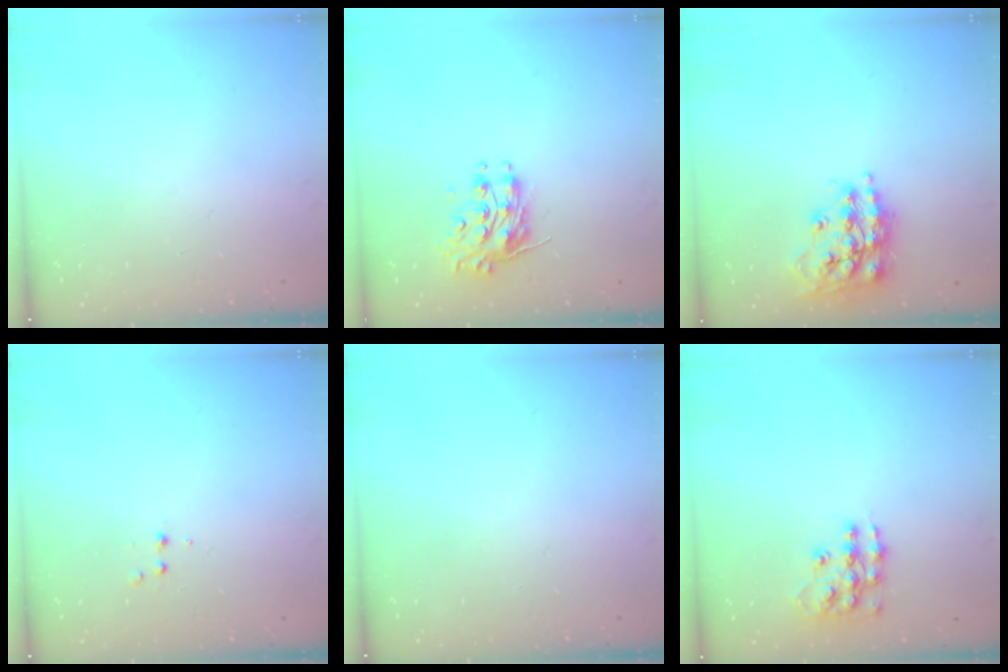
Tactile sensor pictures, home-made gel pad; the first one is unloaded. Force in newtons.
{"total": 10.4, "press": 10.4, "slide": 0.5}
{"total": 16.5, "press": 16.5, "slide": 1.1}
{"total": 3.2, "press": 3.1, "slide": 1.0}
{"total": 0.0}
{"total": 11.7, "press": 11.6, "slide": 0.8}